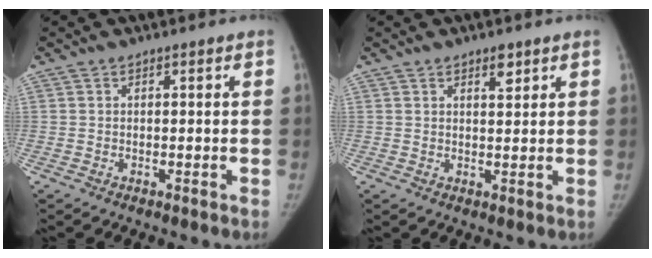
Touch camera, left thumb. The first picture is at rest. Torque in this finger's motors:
{"motor_torque": [0.38, -0.33, 0.80, -0.39, 0.10]}